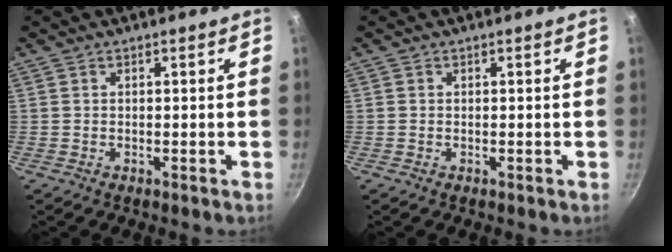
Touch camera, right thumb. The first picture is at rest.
{"total": 0.0}